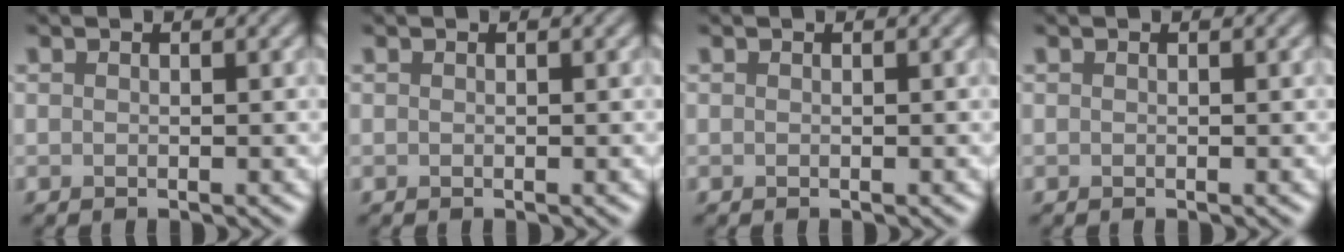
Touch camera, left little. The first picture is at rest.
{"total": 0.0}
{"total": 0.0}
{"total": 0.0}